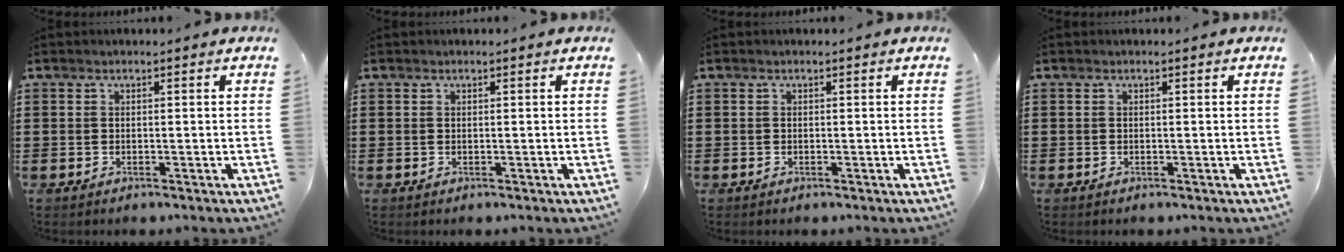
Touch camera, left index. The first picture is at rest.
{"total": 0.0}
{"total": 0.0}
{"total": 0.0}